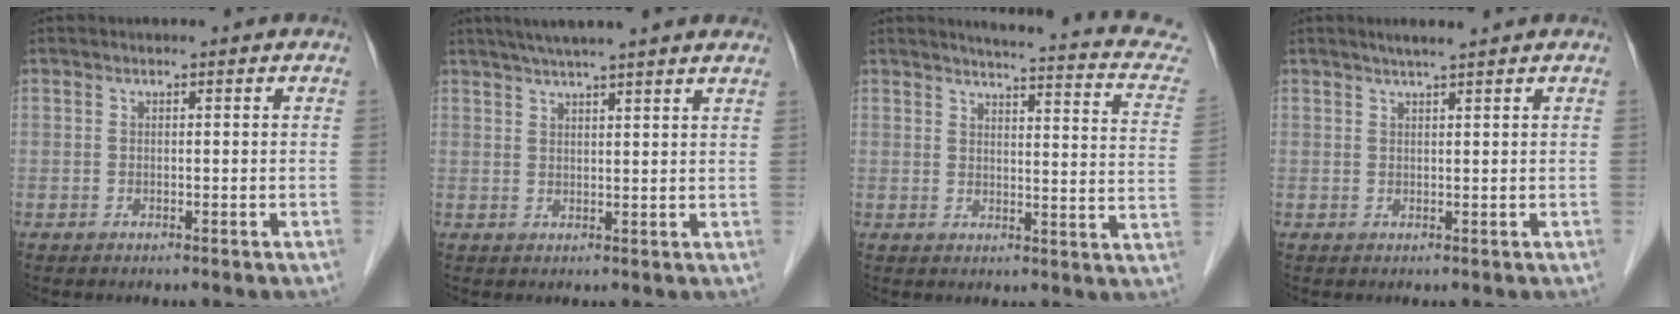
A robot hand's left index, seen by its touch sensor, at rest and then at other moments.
{"total": 12.7, "force": [10.7, 0.3, 6.9], "torque": [-0.108, 0.037, 0.135]}
{"total": 14.8, "force": [13.2, 1.8, 6.5], "torque": [-0.066, -0.047, 0.117]}
{"total": 2.8, "force": [2.3, -0.3, 1.7], "torque": [-0.025, 0.011, 0.038]}